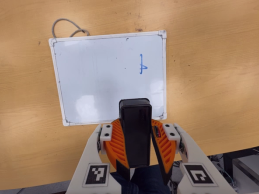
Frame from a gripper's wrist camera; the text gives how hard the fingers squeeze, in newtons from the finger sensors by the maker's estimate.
{"total": 11.5, "left": 11.3, "right": 11.7}